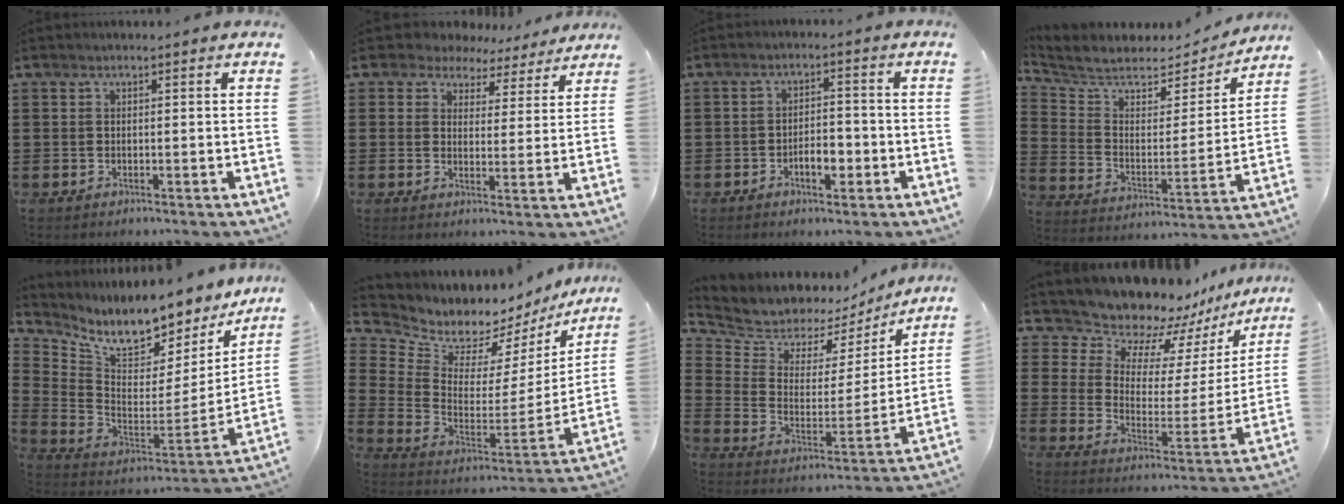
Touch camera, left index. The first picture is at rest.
{"total": 4.8, "force": [4.2, 2.3, 0.5], "torque": [-0.036, -0.017, 0.073]}
{"total": 3.9, "force": [-1.6, 1.9, 3.0], "torque": [-0.047, 0.003, -0.032]}
{"total": 6.0, "force": [5.4, 1.9, 1.8], "torque": [-0.068, -0.036, 0.089]}
{"total": 8.4, "force": [7.1, 2.3, 3.9], "torque": [-0.090, -0.069, 0.115]}
{"total": 5.3, "force": [4.8, 2.3, -0.6], "torque": [-0.029, -0.053, 0.082]}
{"total": 6.4, "force": [5.9, 2.4, -0.5], "torque": [-0.038, -0.049, 0.104]}
{"total": 8.8, "force": [8.4, 2.5, -0.2], "torque": [-0.028, -0.089, 0.145]}